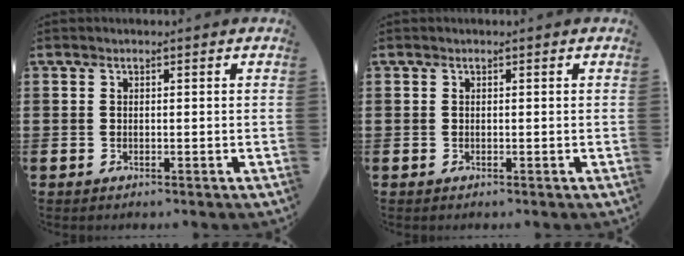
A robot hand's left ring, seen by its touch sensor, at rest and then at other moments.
{"total": 0.0}